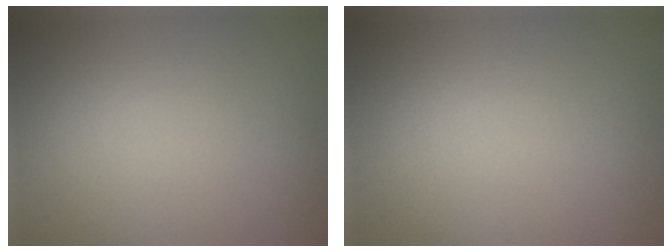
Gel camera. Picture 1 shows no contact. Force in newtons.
{"total": 0.0}